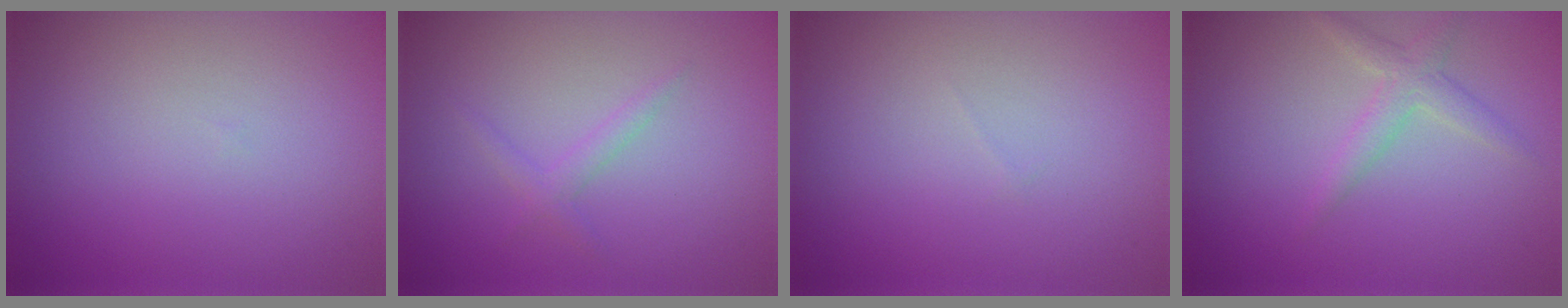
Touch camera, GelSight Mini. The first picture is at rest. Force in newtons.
{"total": 1.3, "press": 1.2, "slide": 0.1}
{"total": 0.0}
{"total": 2.0, "press": 2.0, "slide": 0.0}